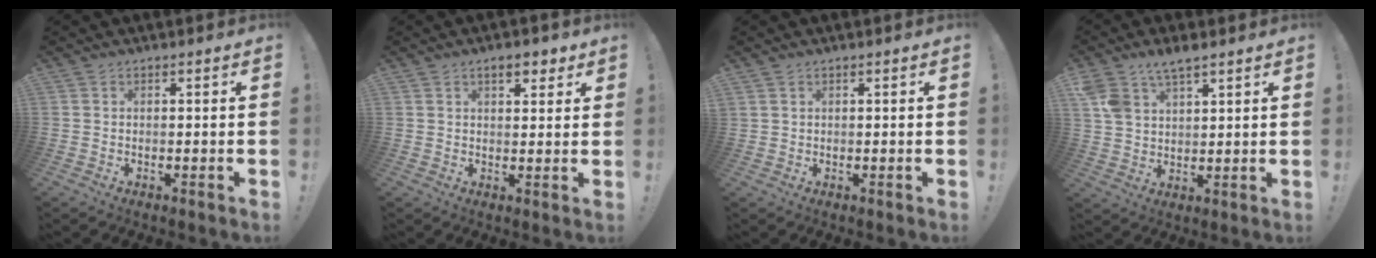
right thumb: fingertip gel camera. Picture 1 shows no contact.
{"total": 4.7, "force": [2.8, 2.3, 2.9], "torque": [-0.041, -0.004, 0.047]}
{"total": 1.0, "force": [0.6, 0.7, 0.4], "torque": [0.000, -0.001, 0.011]}
{"total": 7.3, "force": [5.1, 3.6, 3.7], "torque": [-0.066, -0.021, 0.098]}